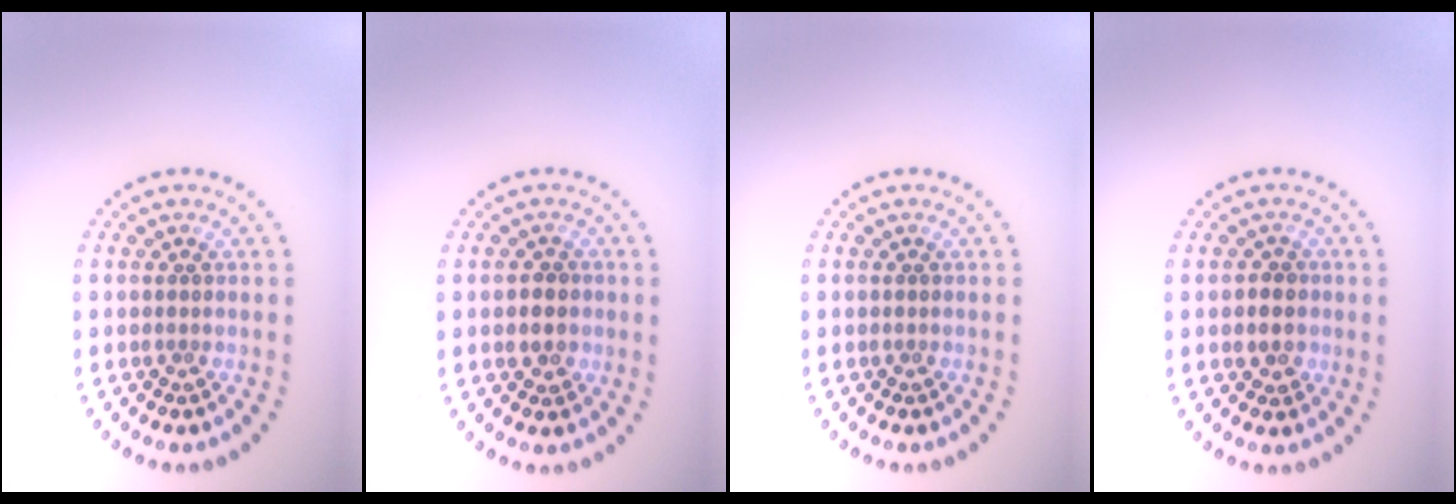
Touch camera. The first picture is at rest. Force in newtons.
{"total": 1.7, "press": 1.6, "slide": 0.5}
{"total": 0.0}
{"total": 2.1, "press": 2.0, "slide": 0.6}